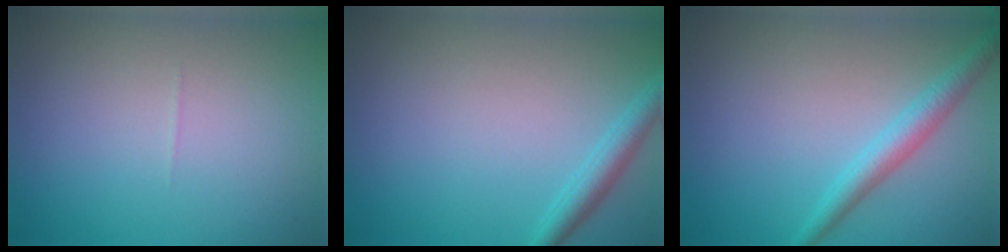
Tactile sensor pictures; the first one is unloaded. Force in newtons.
{"total": 2.2, "press": 2.2, "slide": 0.1}
{"total": 2.7, "press": 2.7, "slide": 0.1}